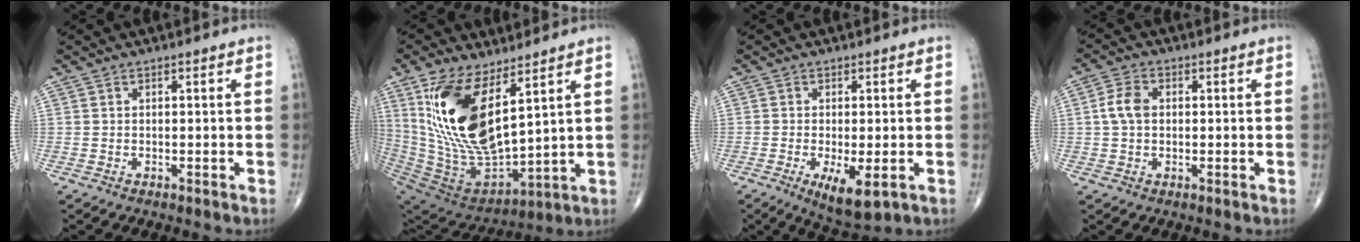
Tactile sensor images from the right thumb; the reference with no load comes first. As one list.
[{"total": 21.3, "force": [8.2, 9.2, 17.4], "torque": [-0.339, -0.051, 0.175]}, {"total": 7.1, "force": [-2.3, 2.4, 6.2], "torque": [-0.106, -0.019, -0.032]}, {"total": 4.6, "force": [0.4, 3.1, 3.3], "torque": [-0.069, 0.009, 0.002]}]